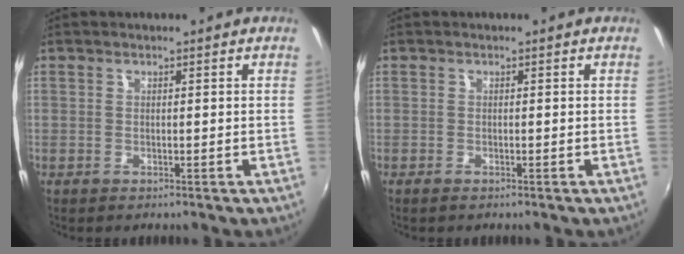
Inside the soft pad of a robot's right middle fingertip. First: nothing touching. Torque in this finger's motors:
{"motor_torque": [-0.05, -0.15, 0.04, 0.00]}